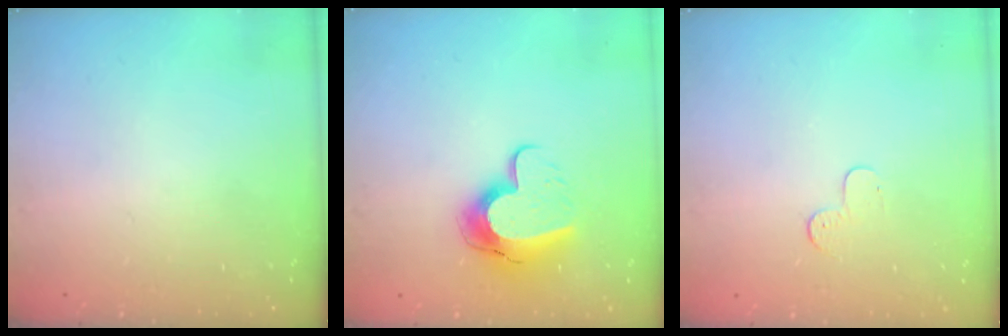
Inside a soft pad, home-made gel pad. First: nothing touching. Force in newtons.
{"total": 12.6, "press": 12.5, "slide": 1.1}
{"total": 3.9, "press": 3.9, "slide": 0.4}